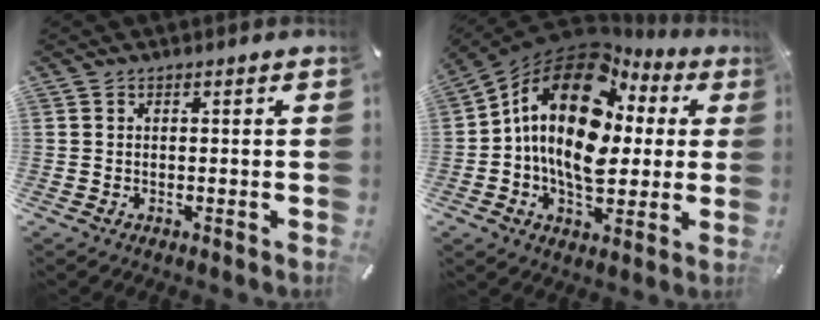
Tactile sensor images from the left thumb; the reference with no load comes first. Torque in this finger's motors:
{"motor_torque": [1.12, 2.96, 1.87, -0.90, 0.47]}